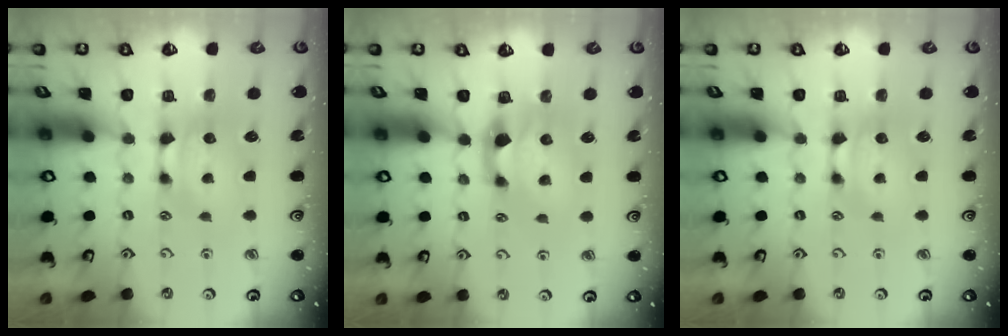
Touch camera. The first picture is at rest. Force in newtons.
{"total": 2.0, "press": 1.5, "slide": 1.4}
{"total": 0.0}